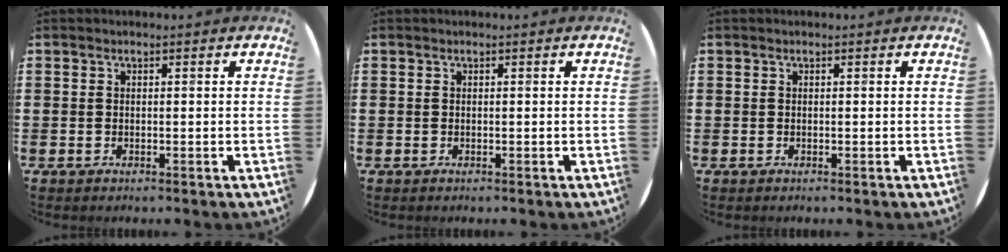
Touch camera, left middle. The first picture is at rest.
{"total": 0.0}
{"total": 0.0}